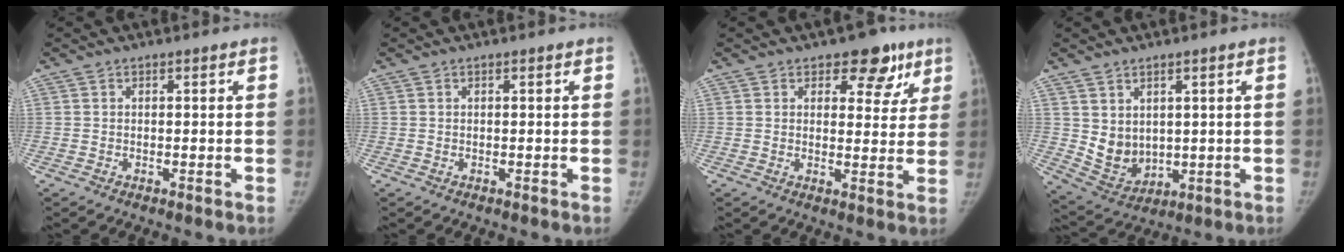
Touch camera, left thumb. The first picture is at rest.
{"total": 0.0}
{"total": 8.2, "force": [4.9, 4.8, 4.6], "torque": [-0.010, -0.018, 0.060]}
{"total": 7.1, "force": [1.6, 5.5, 4.3], "torque": [-0.051, -0.022, 0.055]}